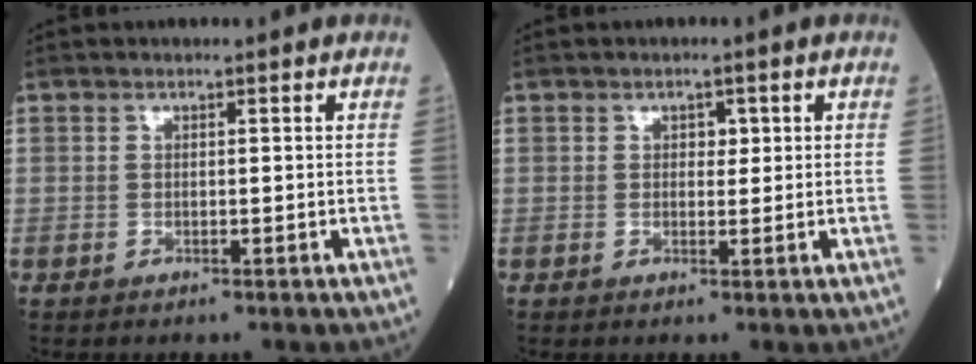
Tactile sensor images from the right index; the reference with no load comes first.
{"total": 1.6, "force": [0.5, 1.1, 1.0], "torque": [-0.008, 0.000, 0.005]}